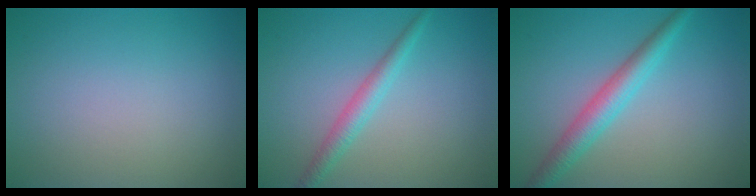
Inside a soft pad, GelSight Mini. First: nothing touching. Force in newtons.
{"total": 2.3, "press": 2.2, "slide": 0.1}
{"total": 3.6, "press": 3.6, "slide": 0.1}